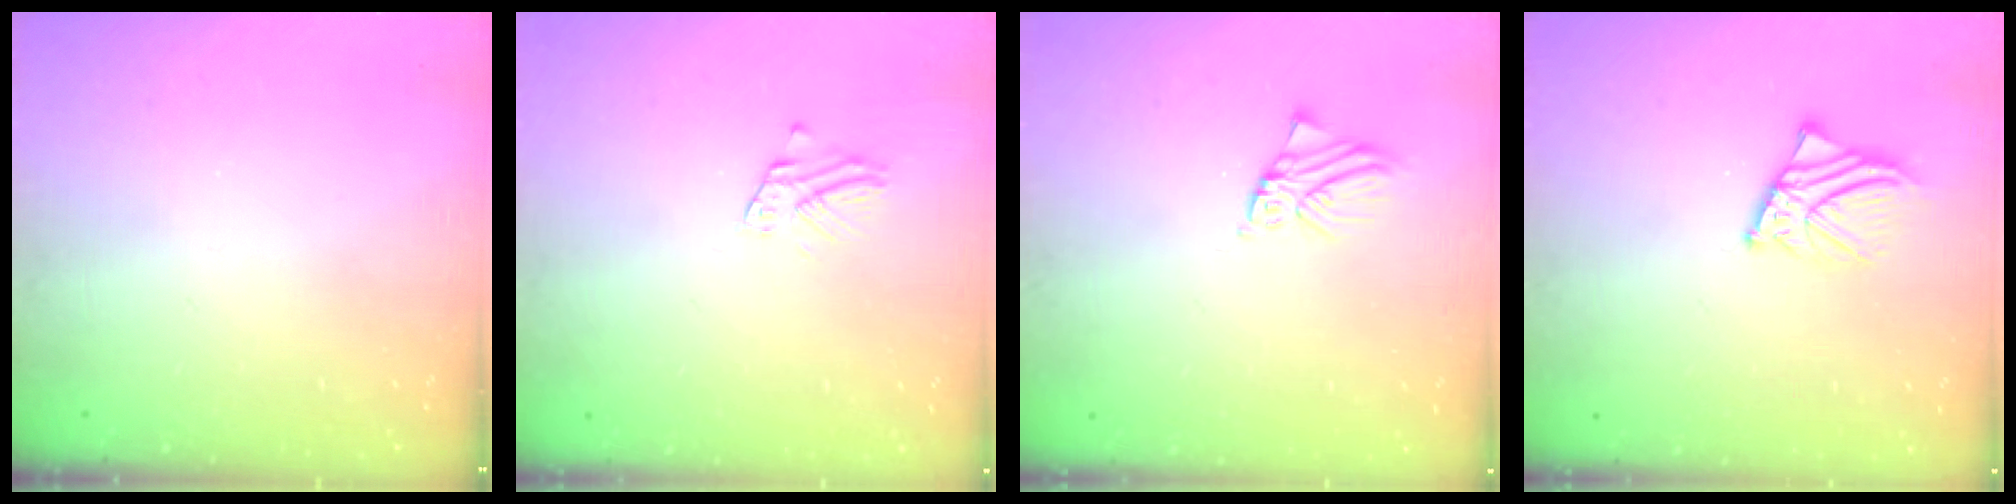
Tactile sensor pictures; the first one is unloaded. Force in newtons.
{"total": 2.2, "press": 2.2, "slide": 0.2}
{"total": 1.5, "press": 1.5, "slide": 0.1}
{"total": 6.0, "press": 6.0, "slide": 0.8}